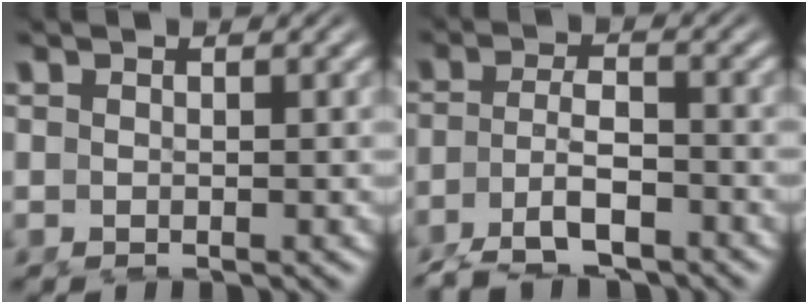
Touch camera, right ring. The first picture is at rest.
{"total": 5.8, "force": [-4.1, 2.2, 3.5], "torque": [-0.064, -0.024, -0.054]}